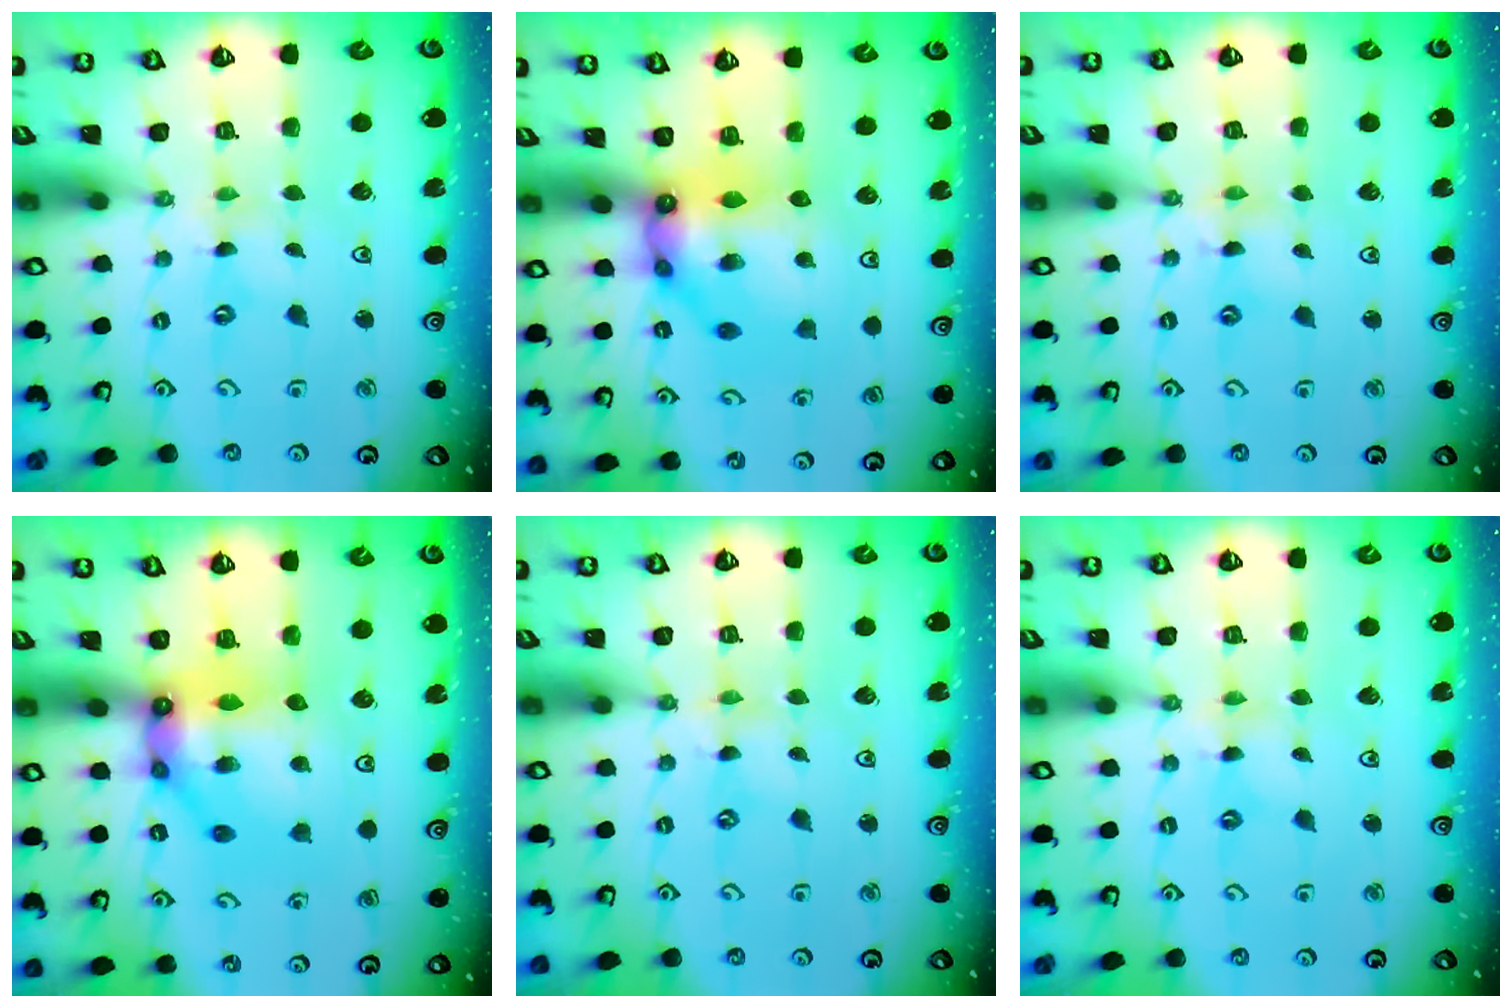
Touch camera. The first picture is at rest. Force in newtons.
{"total": 12.7, "press": 12.6, "slide": 1.6}
{"total": 3.0, "press": 3.0, "slide": 0.3}
{"total": 13.1, "press": 13.0, "slide": 1.6}
{"total": 0.0}
{"total": 1.9, "press": 1.9, "slide": 0.3}